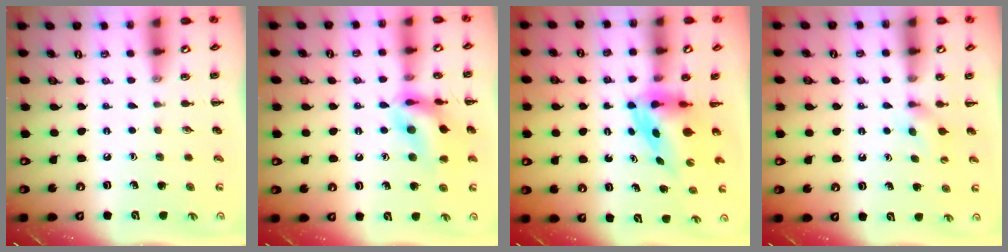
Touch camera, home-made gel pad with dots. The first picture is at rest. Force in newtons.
{"total": 13.1, "press": 13.0, "slide": 1.8}
{"total": 4.0, "press": 3.9, "slide": 1.0}
{"total": 3.1, "press": 2.8, "slide": 1.2}